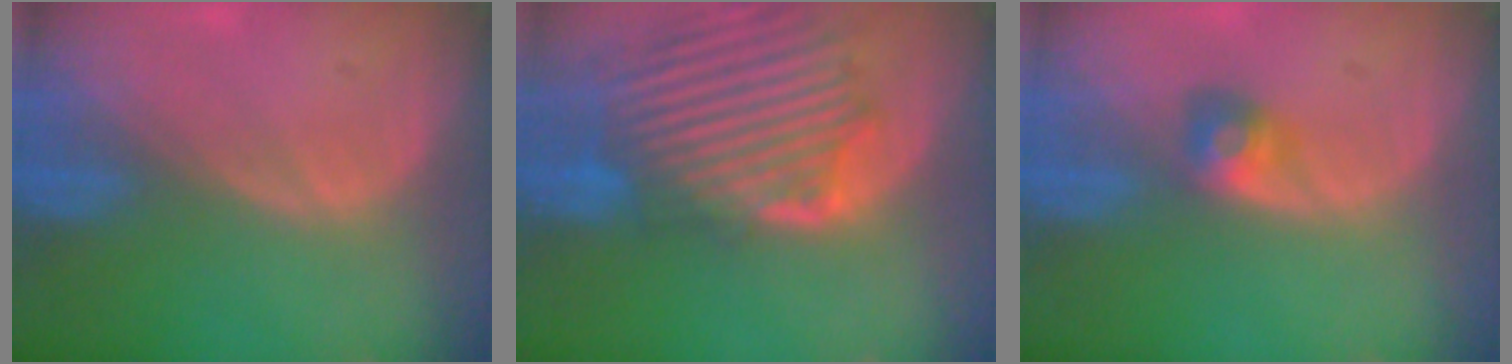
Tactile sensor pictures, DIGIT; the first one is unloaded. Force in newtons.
{"total": 13.0, "press": 11.4, "slide": 6.1}
{"total": 3.0, "press": 2.6, "slide": 1.4}